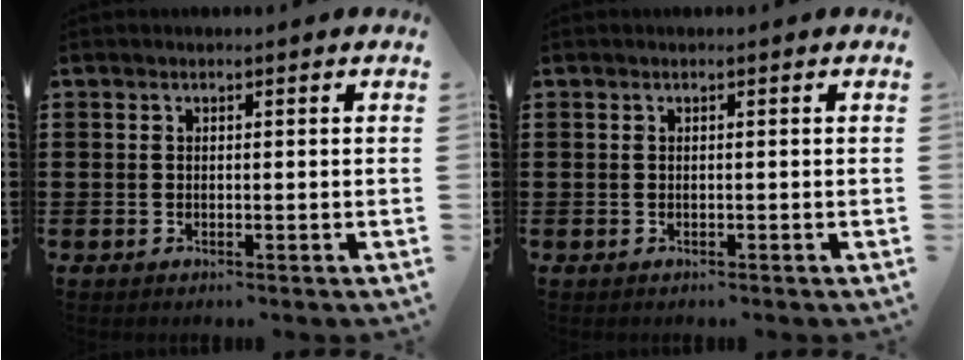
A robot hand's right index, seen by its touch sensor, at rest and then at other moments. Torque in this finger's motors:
{"motor_torque": [0.21, -0.12, 0.00, 0.01]}